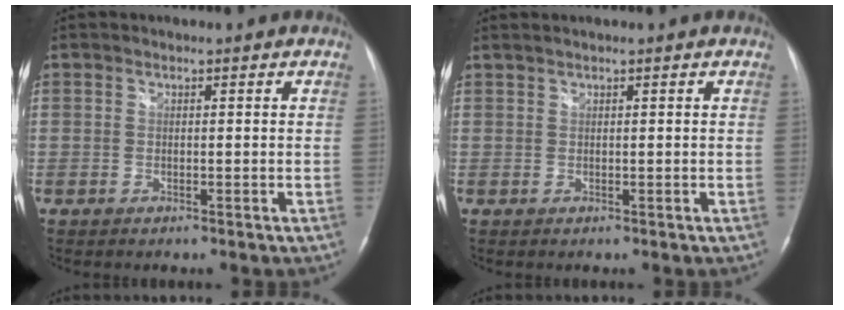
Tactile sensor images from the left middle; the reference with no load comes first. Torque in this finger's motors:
{"motor_torque": [-0.27, -0.44, -0.08, -0.01]}